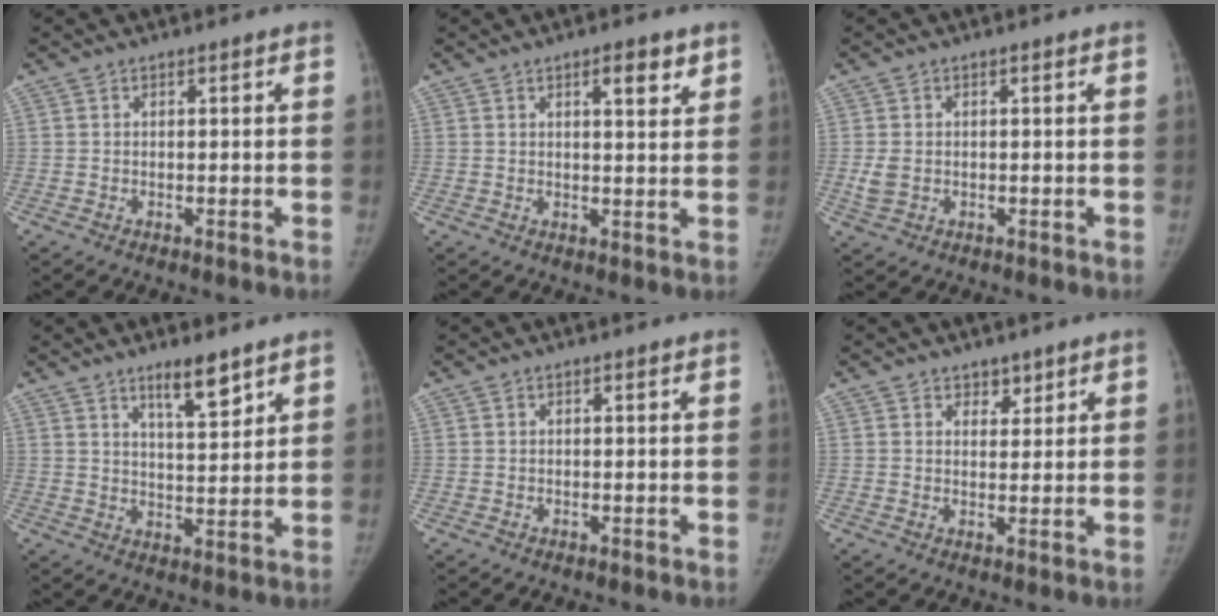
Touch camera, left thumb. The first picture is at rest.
{"total": 4.6, "force": [2.7, 1.4, 3.5], "torque": [-0.039, -0.015, 0.039]}
{"total": 2.8, "force": [-0.3, 2.1, 1.8], "torque": [-0.043, 0.000, -0.004]}
{"total": 6.6, "force": [4.7, 1.4, 4.4], "torque": [-0.058, -0.036, 0.079]}
{"total": 0.0}
{"total": 2.4, "force": [1.9, 1.5, 0.5], "torque": [0.015, -0.011, 0.026]}